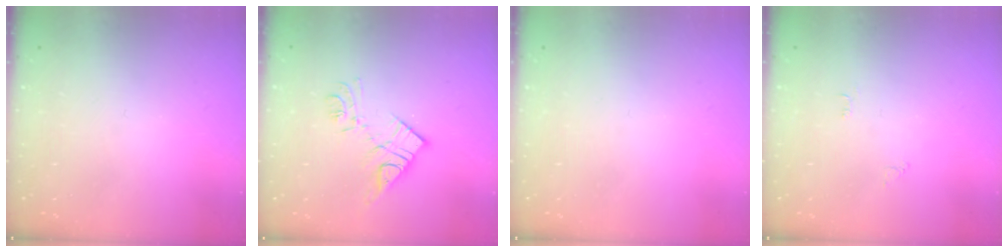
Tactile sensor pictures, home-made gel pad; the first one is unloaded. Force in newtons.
{"total": 12.0, "press": 12.0, "slide": 0.8}
{"total": 0.0}
{"total": 2.5, "press": 2.5, "slide": 0.4}